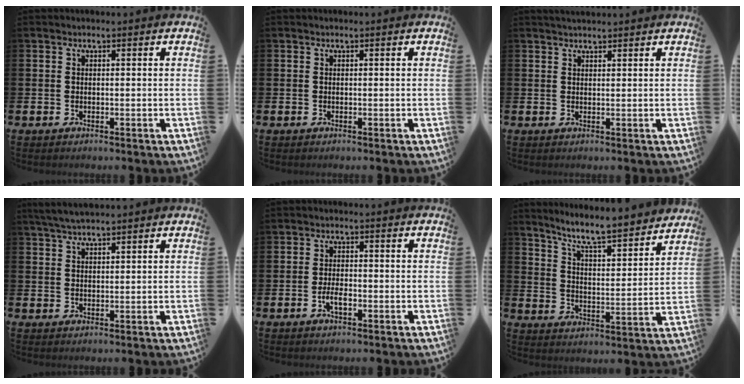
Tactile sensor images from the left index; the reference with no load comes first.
{"total": 0.0}
{"total": 1.7, "force": [1.7, 0.2, 0.2], "torque": [0.006, -0.006, 0.029]}
{"total": 3.6, "force": [3.2, 0.6, 1.5], "torque": [-0.035, -0.004, 0.059]}
{"total": 2.5, "force": [-0.9, 1.1, 2.1], "torque": [-0.037, 0.002, -0.017]}
{"total": 7.7, "force": [7.2, 0.2, 2.5], "torque": [-0.072, -0.062, 0.120]}